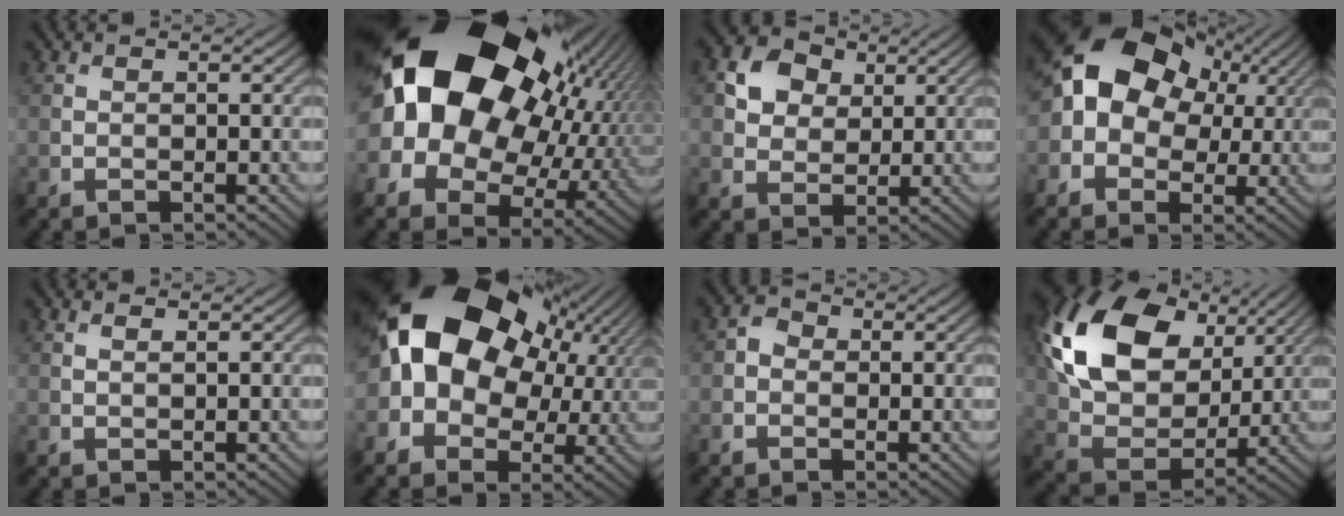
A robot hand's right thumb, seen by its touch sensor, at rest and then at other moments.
{"total": 23.1, "force": [6.7, 16.8, 14.3], "torque": [-0.311, -0.013, 0.147]}
{"total": 6.2, "force": [2.6, 4.8, 2.9], "torque": [-0.066, 0.004, 0.035]}
{"total": 13.3, "force": [2.4, 10.6, 7.6], "torque": [-0.152, 0.017, 0.024]}
{"total": 0.7, "force": [0.6, 0.1, 0.4], "torque": [-0.009, 0.000, 0.011]}
{"total": 18.8, "force": [3.7, 13.6, 12.4], "torque": [-0.218, 0.008, 0.070]}
{"total": 1.9, "force": [-0.2, 1.6, 0.9], "torque": [-0.017, 0.001, -0.012]}
{"total": 17.9, "force": [6.4, 12.2, 11.5], "torque": [-0.268, 0.015, 0.126]}